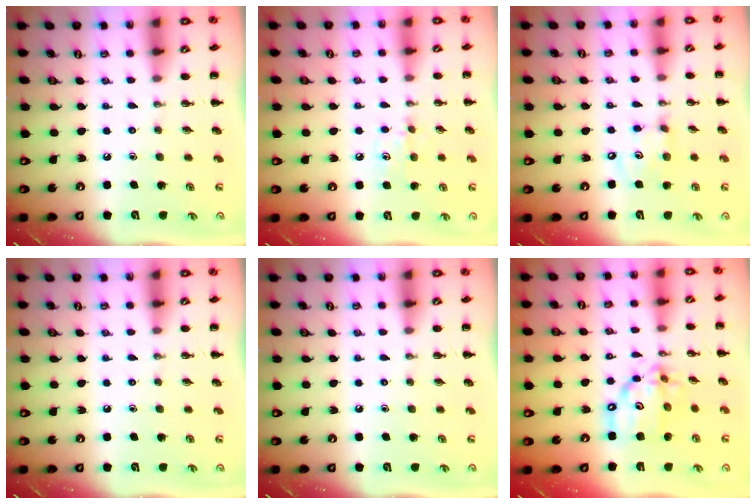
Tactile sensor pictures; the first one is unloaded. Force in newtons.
{"total": 6.5, "press": 6.3, "slide": 1.8}
{"total": 6.1, "press": 6.0, "slide": 1.1}
{"total": 0.0}
{"total": 0.0}
{"total": 13.4, "press": 12.8, "slide": 3.9}